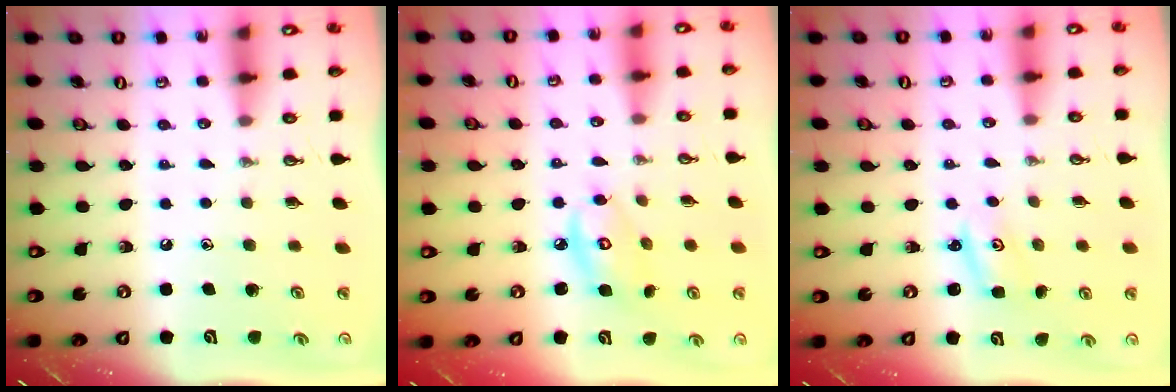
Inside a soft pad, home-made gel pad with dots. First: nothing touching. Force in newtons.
{"total": 7.2, "press": 7.2, "slide": 0.4}
{"total": 2.1, "press": 2.1, "slide": 0.2}